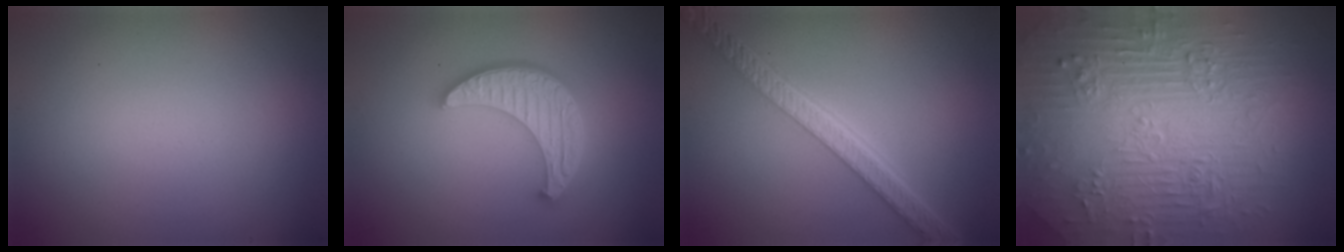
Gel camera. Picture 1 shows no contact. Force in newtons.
{"total": 5.6, "press": 4.3, "slide": 3.6}
{"total": 5.7, "press": 4.3, "slide": 3.7}
{"total": 11.0, "press": 7.5, "slide": 8.1}